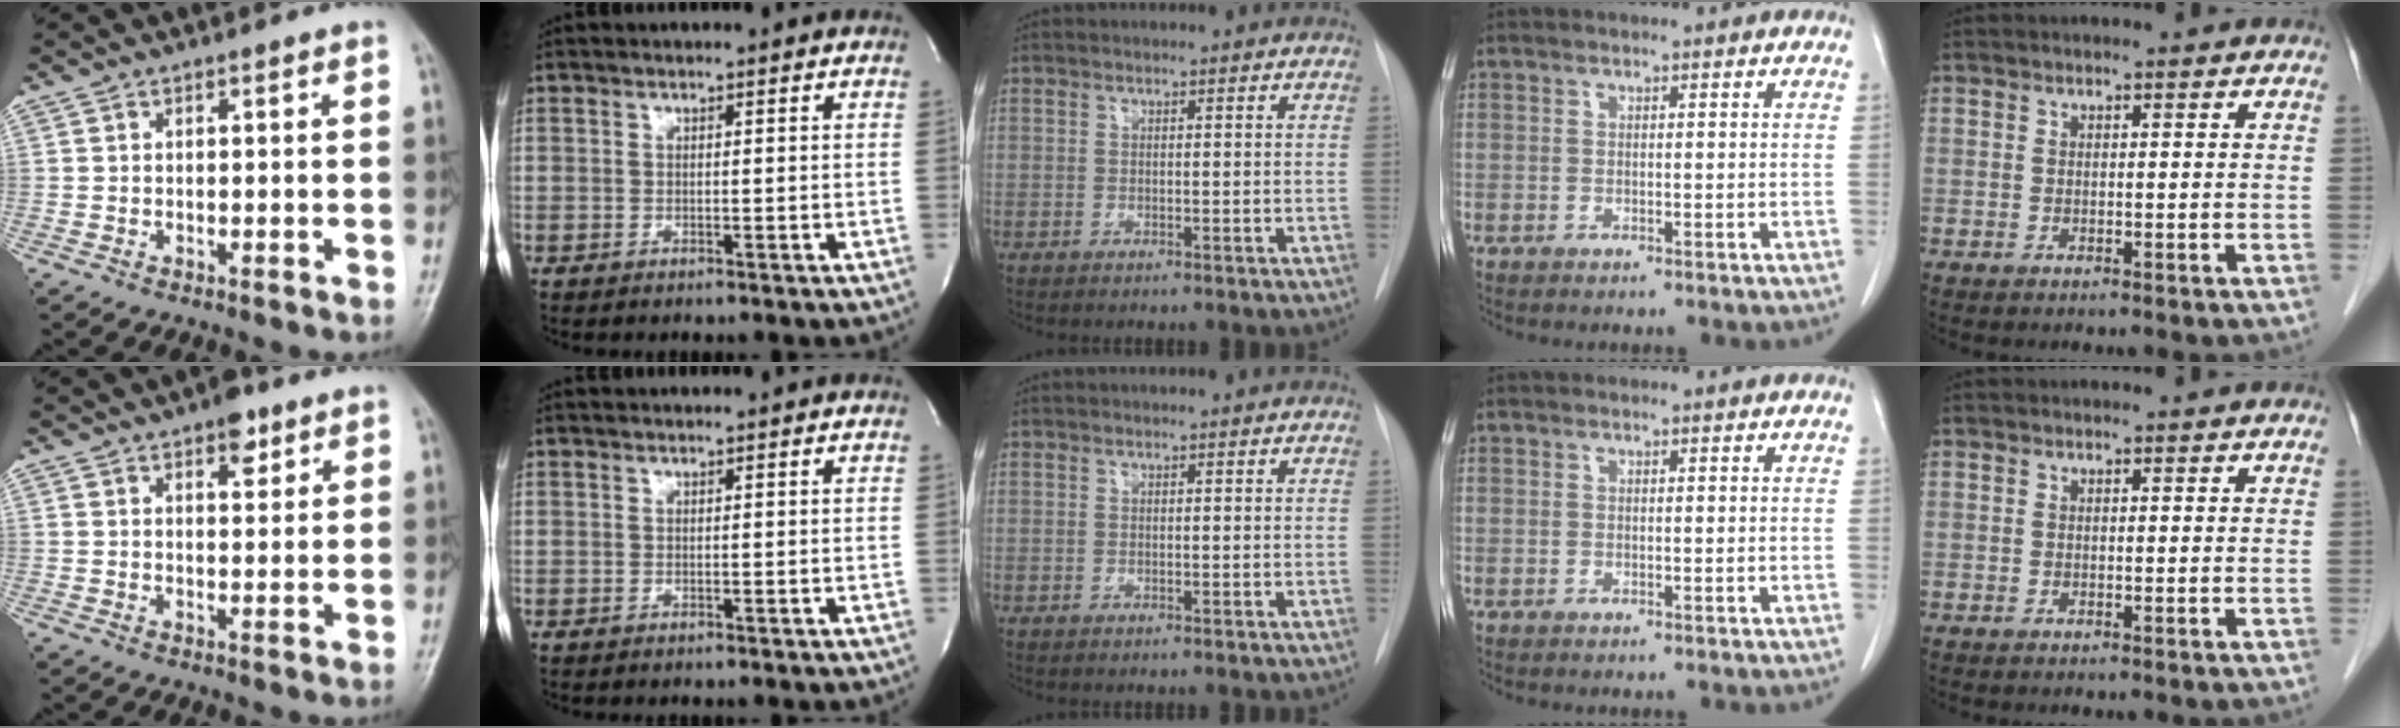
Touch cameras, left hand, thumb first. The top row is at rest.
{"thumb": {"total": 4.6, "force": [2.8, 2.2, 2.9], "torque": [-0.023, -0.012, 0.036]}}